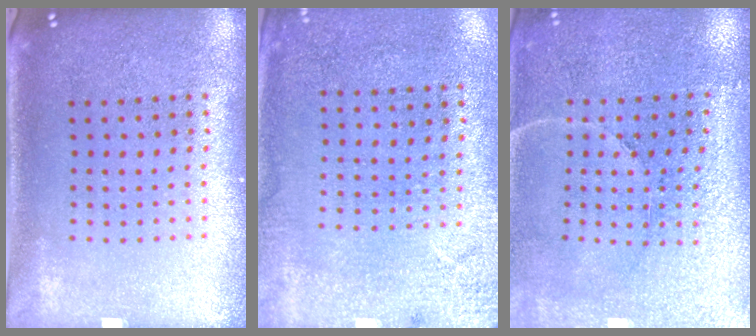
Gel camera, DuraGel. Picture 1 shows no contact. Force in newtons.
{"total": 2.7, "press": 2.2, "slide": 1.6}
{"total": 3.2, "press": 3.1, "slide": 0.4}